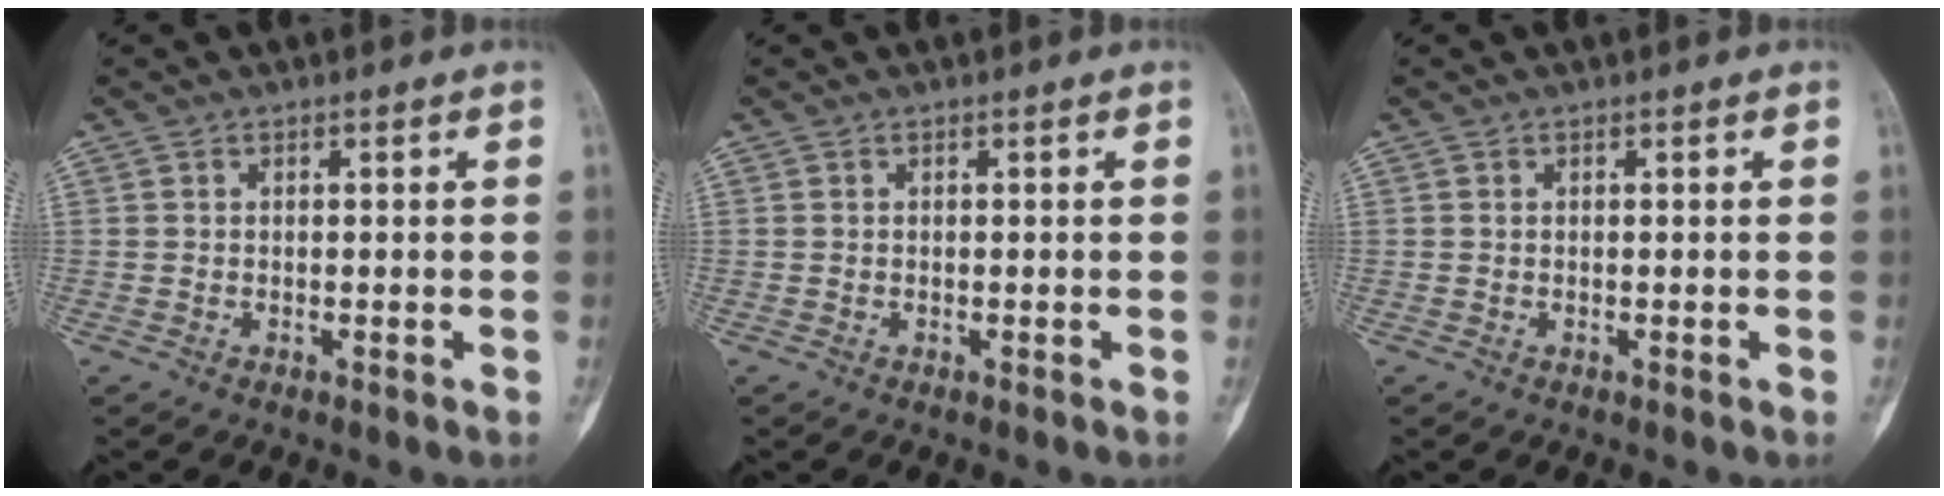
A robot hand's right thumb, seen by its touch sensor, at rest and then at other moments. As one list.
[{"total": 0.0}, {"total": 0.0}]